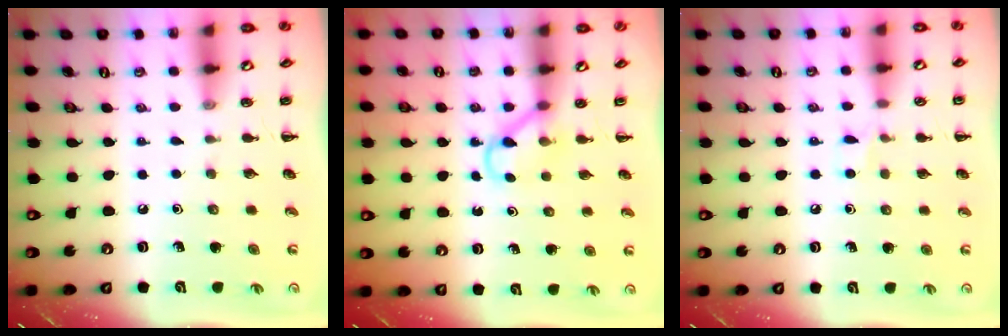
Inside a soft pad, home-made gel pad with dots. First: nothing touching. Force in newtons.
{"total": 3.4, "press": 3.2, "slide": 1.0}
{"total": 3.8, "press": 3.7, "slide": 1.2}